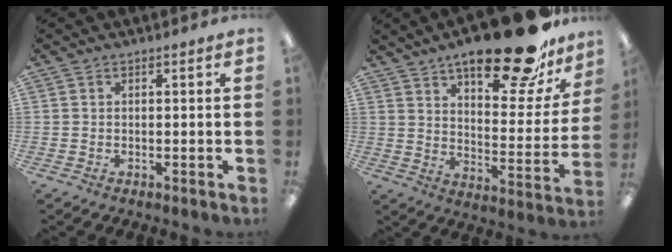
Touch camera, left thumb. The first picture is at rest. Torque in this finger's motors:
{"motor_torque": [2.64, 2.37, 1.62, -1.15, 0.16]}